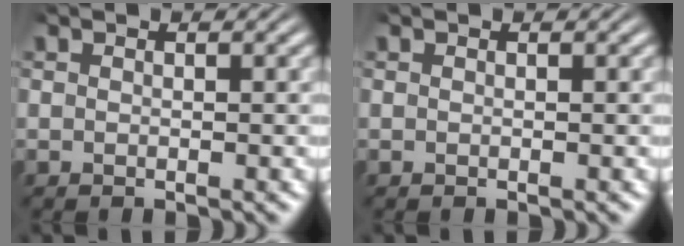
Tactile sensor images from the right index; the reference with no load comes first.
{"total": 0.0}